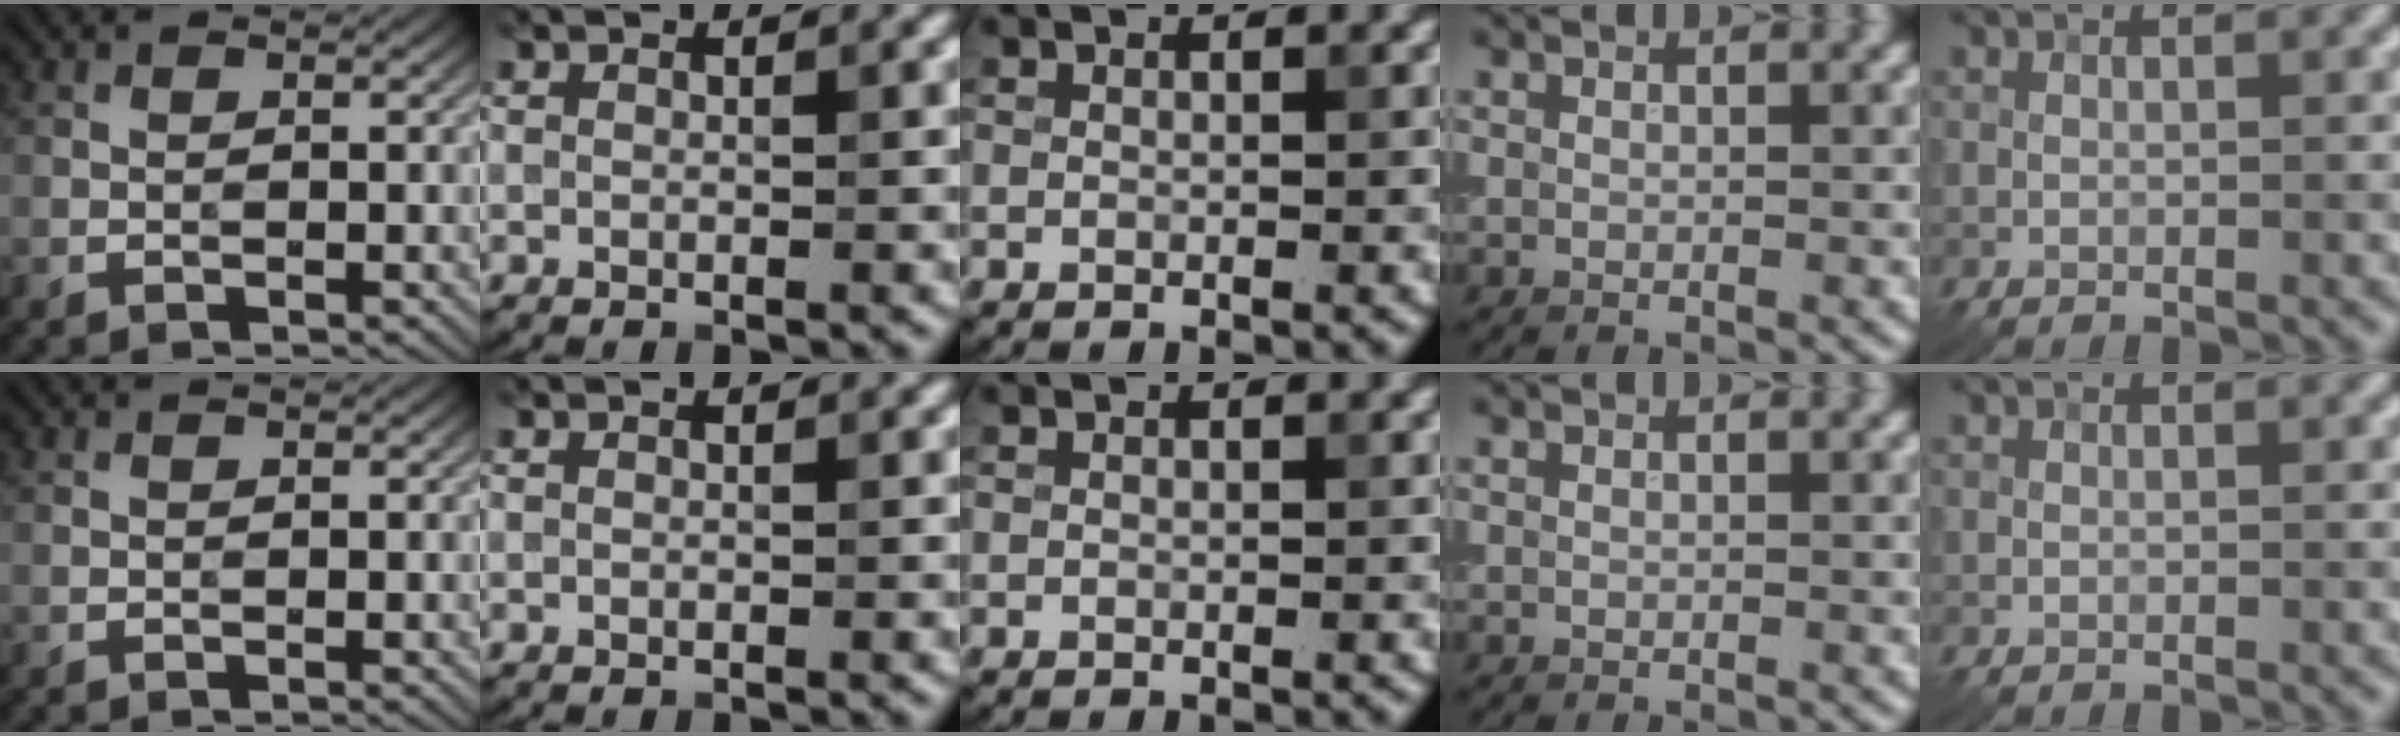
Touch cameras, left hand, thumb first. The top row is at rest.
{}